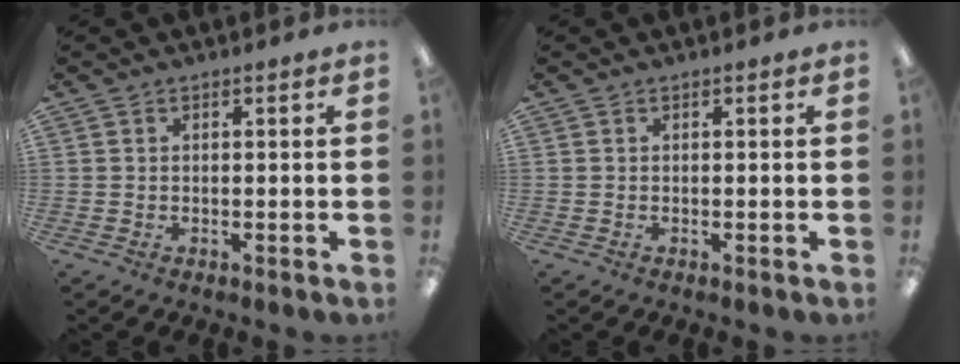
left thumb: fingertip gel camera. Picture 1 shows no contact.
{"total": 0.0}